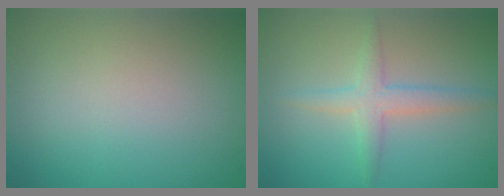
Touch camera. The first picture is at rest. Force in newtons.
{"total": 2.6, "press": 2.6, "slide": 0.1}